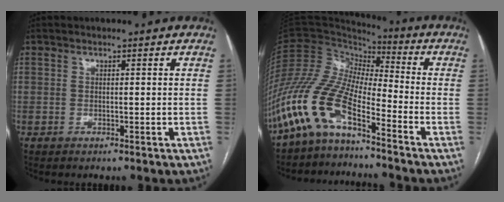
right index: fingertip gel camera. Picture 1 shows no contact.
{"total": 12.3, "force": [-8.4, 3.7, 8.2], "torque": [-0.189, 0.018, -0.170]}